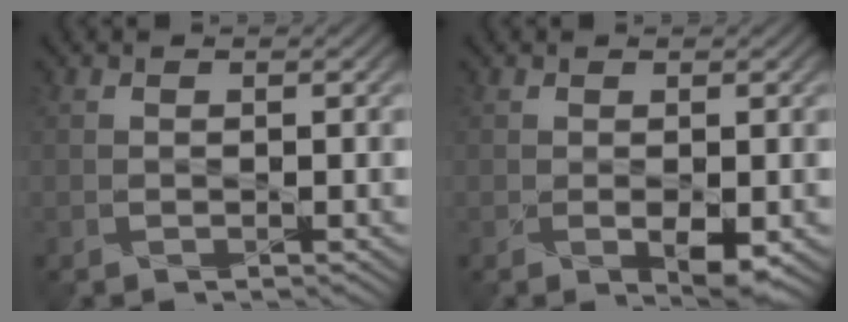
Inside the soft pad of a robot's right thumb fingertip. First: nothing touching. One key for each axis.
{"total": 2.5, "fx": -0.7, "fy": 1.0, "fz": 2.2, "tx": -0.041, "ty": -0.010, "tz": -0.005}